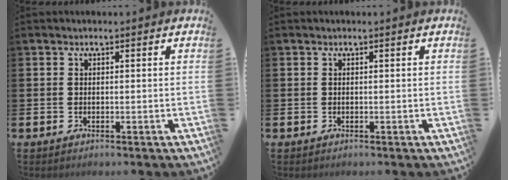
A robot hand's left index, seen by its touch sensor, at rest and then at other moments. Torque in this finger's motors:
{"motor_torque": [0.03, 0.03, -0.19, 0.00]}